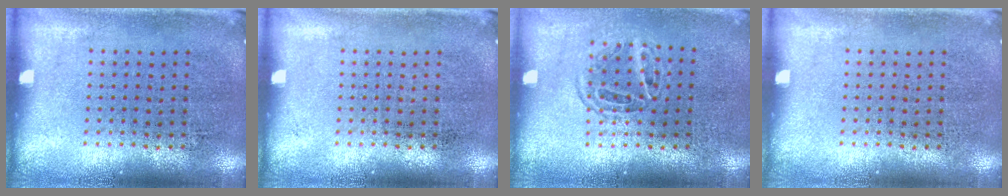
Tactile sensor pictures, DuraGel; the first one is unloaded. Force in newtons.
{"total": 0.0}
{"total": 1.2, "press": 1.0, "slide": 0.6}
{"total": 0.0}